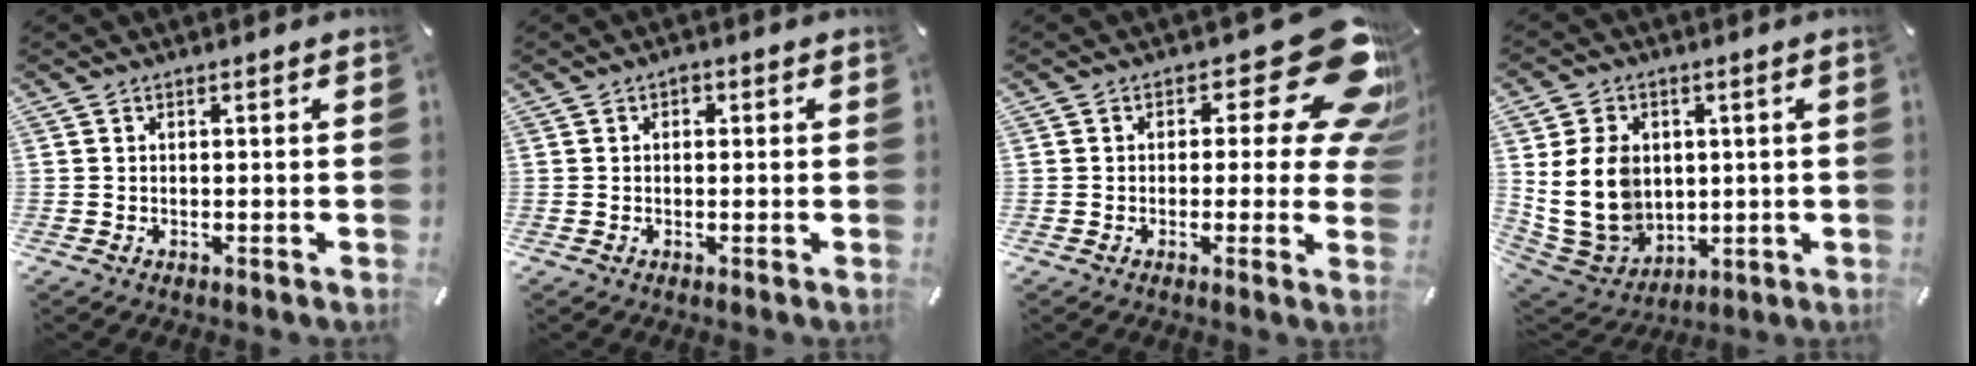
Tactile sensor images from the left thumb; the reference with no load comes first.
{"total": 1.1, "force": [0.2, 1.0, 0.4], "torque": [-0.009, 0.009, 0.001]}
{"total": 18.9, "force": [8.2, 8.1, 14.9], "torque": [-0.180, -0.050, 0.136]}
{"total": 13.9, "force": [2.1, 11.8, 6.9], "torque": [-0.161, -0.017, 0.042]}